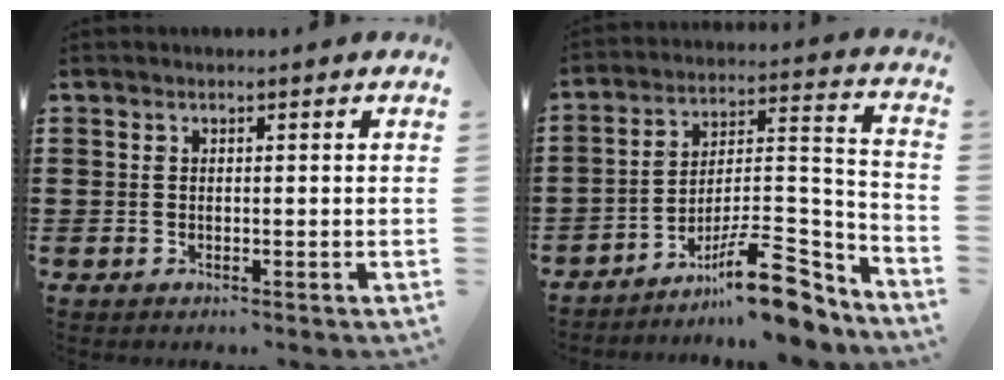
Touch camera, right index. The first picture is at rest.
{"total": 13.8, "force": [-10.5, 3.3, 8.4], "torque": [-0.111, 0.045, -0.188]}